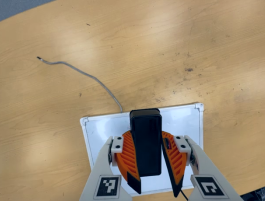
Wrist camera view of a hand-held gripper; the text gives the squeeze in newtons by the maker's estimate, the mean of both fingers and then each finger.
{"total": 10.8, "left": 10.1, "right": 11.5}